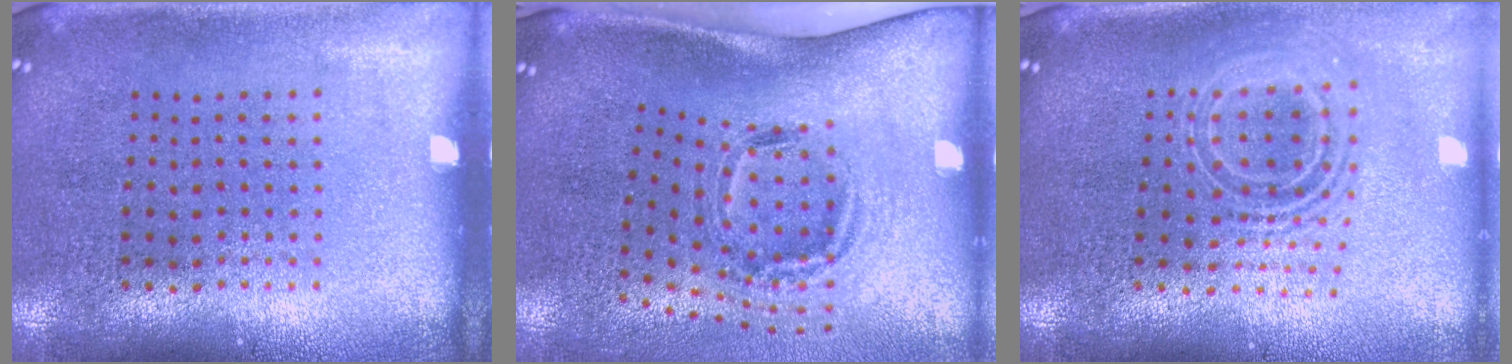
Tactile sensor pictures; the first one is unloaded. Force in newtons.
{"total": 2.0, "press": 1.3, "slide": 1.5}
{"total": 2.1, "press": 1.5, "slide": 1.4}